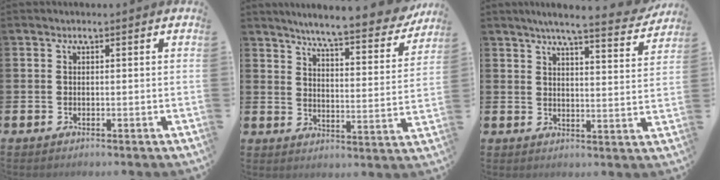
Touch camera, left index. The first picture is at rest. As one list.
[{"total": 5.6, "force": [5.1, 0.1, 2.2], "torque": [-0.040, -0.023, 0.088]}, {"total": 5.9, "force": [5.5, 0.0, 2.1], "torque": [-0.044, -0.032, 0.090]}]